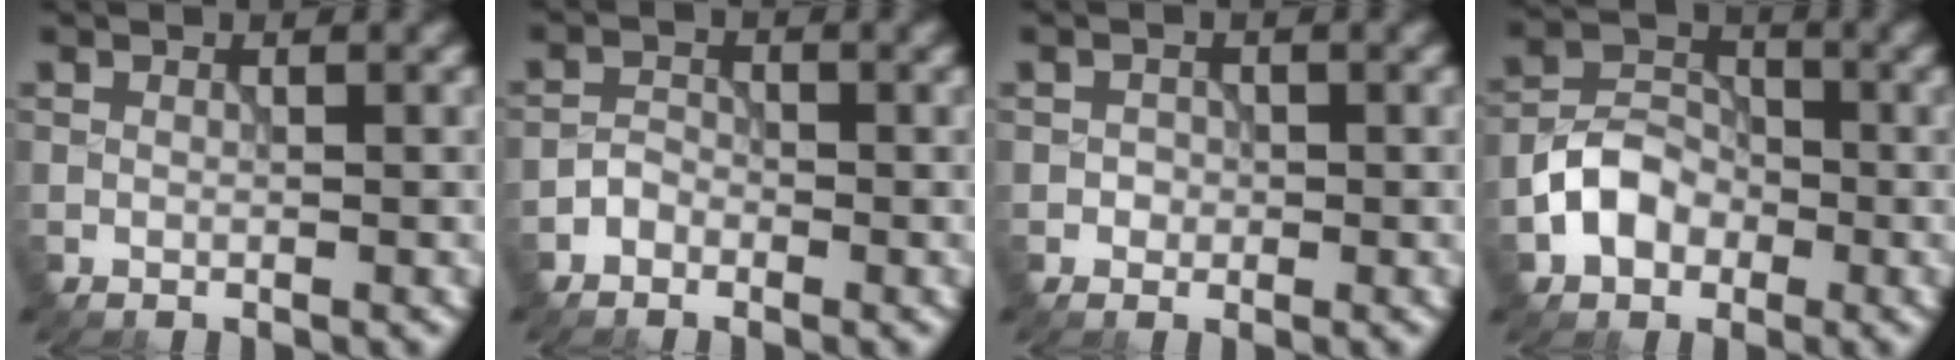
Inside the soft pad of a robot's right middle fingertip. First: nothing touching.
{"total": 1.4, "force": [-1.0, 0.9, 0.3], "torque": [-0.002, 0.007, -0.022]}
{"total": 1.0, "force": [-0.2, 0.9, 0.2], "torque": [0.003, -0.002, -0.004]}
{"total": 4.2, "force": [-1.8, 3.2, 2.0], "torque": [-0.036, 0.009, -0.037]}